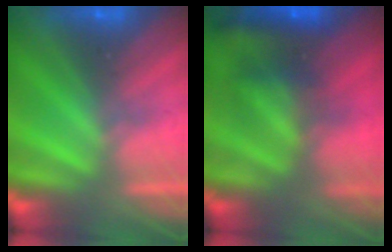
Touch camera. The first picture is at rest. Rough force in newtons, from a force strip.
{"total": 7.8}